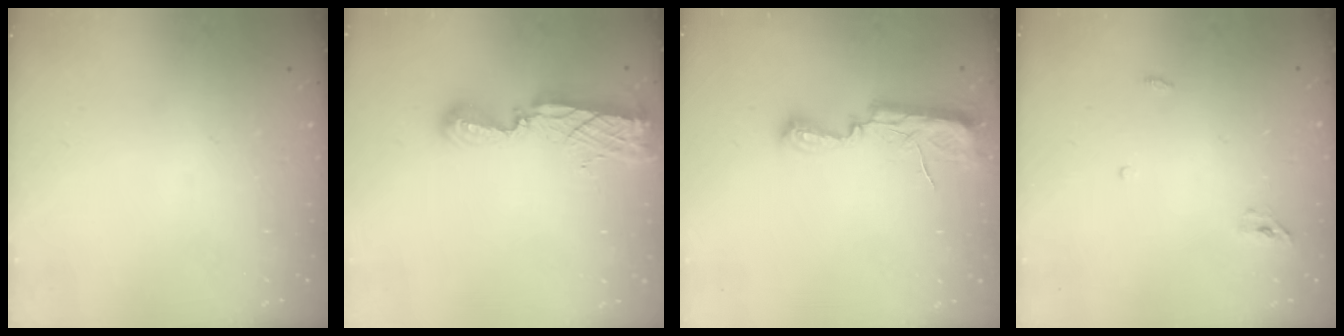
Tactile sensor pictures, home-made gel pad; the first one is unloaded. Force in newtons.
{"total": 8.3, "press": 8.3, "slide": 0.4}
{"total": 8.9, "press": 8.5, "slide": 2.4}
{"total": 3.6, "press": 3.4, "slide": 1.1}